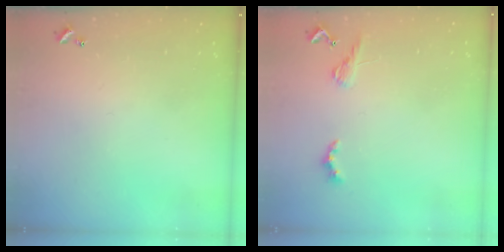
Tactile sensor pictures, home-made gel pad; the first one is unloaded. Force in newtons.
{"total": 1.9, "press": 1.8, "slide": 0.5}